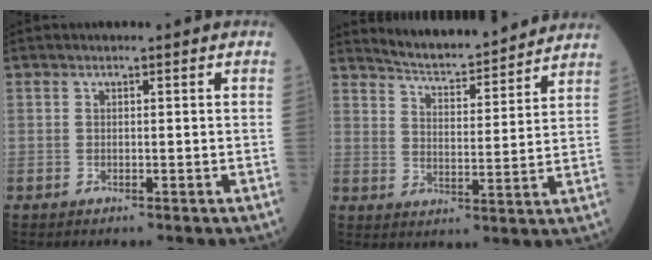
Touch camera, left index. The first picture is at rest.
{"total": 12.2, "force": [11.7, 0.8, 3.2], "torque": [-0.056, 0.007, 0.170]}